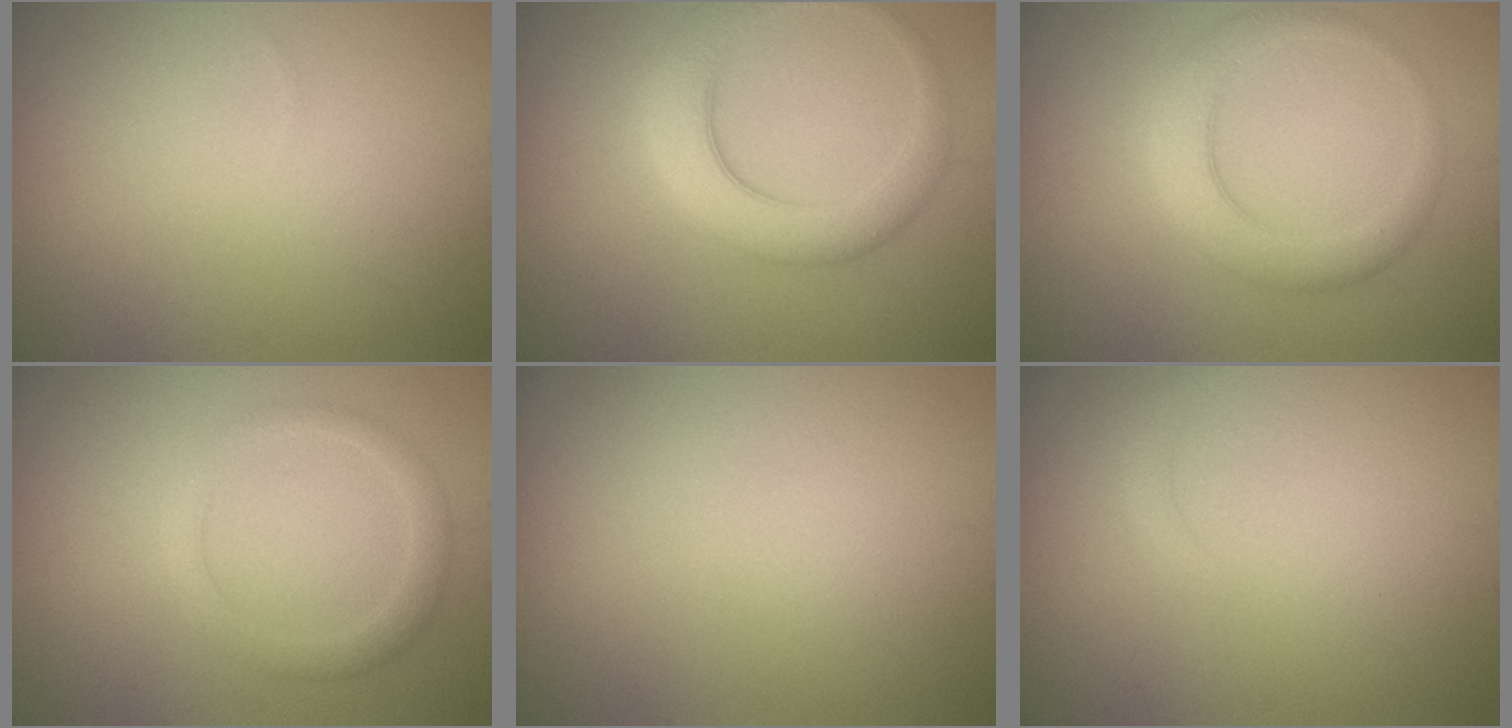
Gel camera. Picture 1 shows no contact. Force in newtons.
{"total": 5.0, "press": 5.0, "slide": 0.1}
{"total": 3.9, "press": 3.9, "slide": 0.0}
{"total": 2.3, "press": 2.3, "slide": 0.2}
{"total": 0.0}
{"total": 0.8, "press": 0.8, "slide": 0.1}